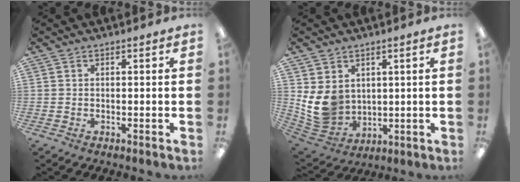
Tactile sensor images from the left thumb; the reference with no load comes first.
{"total": 10.3, "force": [2.3, 8.9, 4.6], "torque": [-0.117, -0.020, 0.049]}